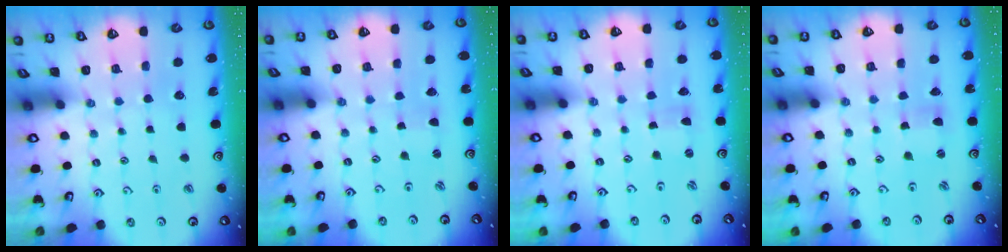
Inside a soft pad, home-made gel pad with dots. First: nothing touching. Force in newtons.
{"total": 0.0}
{"total": 0.0}
{"total": 1.6, "press": 1.6, "slide": 0.2}